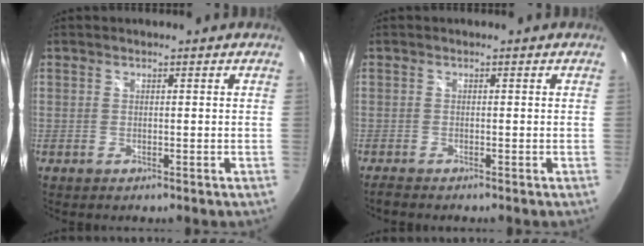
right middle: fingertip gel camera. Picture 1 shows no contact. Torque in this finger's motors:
{"motor_torque": [-0.14, 0.00, -0.02, 0.00]}